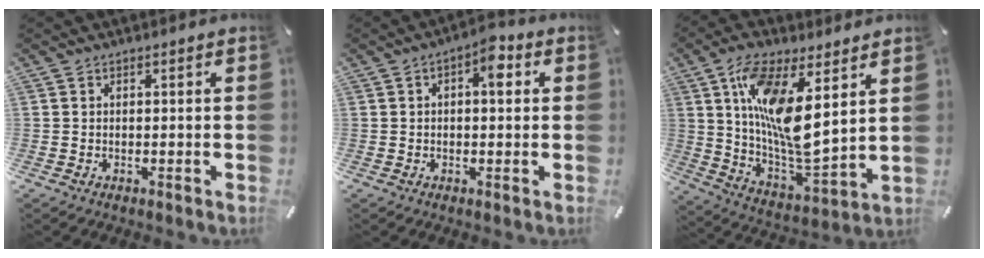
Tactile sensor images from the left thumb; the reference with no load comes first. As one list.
[{"total": 5.3, "force": [1.1, 2.8, 4.4], "torque": [-0.049, -0.002, 0.010]}, {"total": 16.5, "force": [7.1, 5.6, 13.8], "torque": [-0.280, -0.044, 0.118]}]